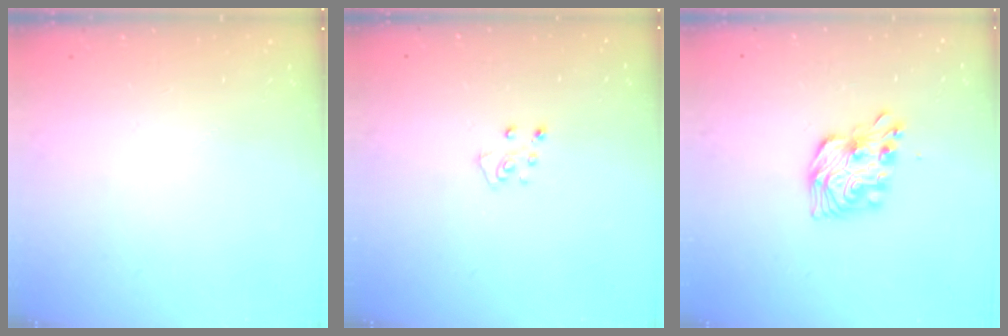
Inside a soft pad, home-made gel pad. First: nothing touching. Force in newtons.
{"total": 5.7, "press": 5.7, "slide": 0.7}
{"total": 11.5, "press": 11.5, "slide": 0.4}